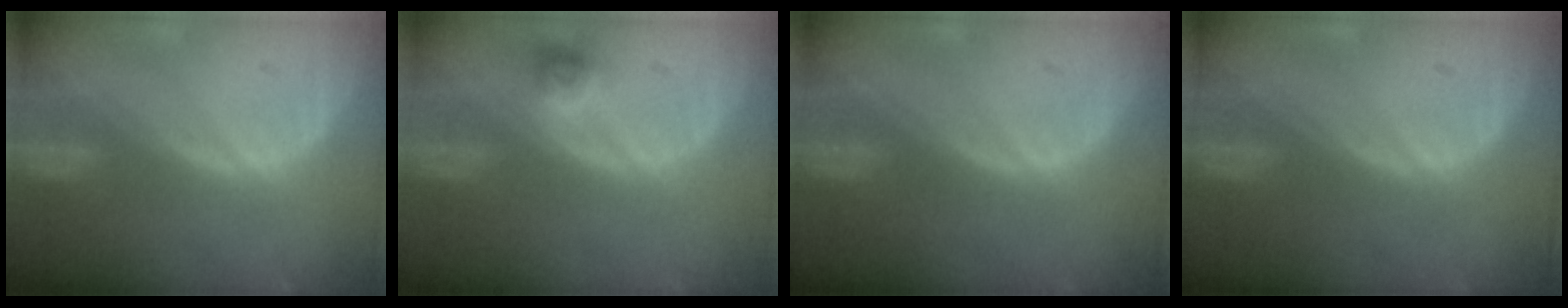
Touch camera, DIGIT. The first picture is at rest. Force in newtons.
{"total": 2.3, "press": 2.2, "slide": 0.3}
{"total": 0.0}
{"total": 0.0}